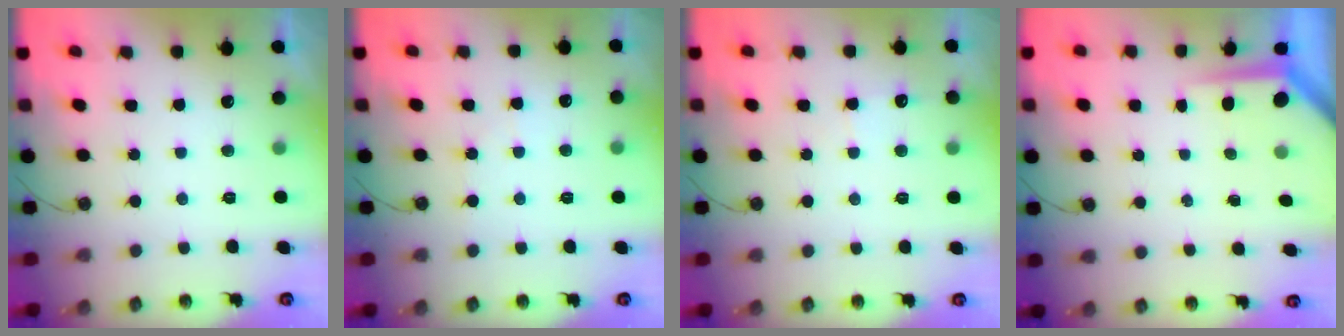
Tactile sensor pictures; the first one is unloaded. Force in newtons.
{"total": 3.0, "press": 2.9, "slide": 0.5}
{"total": 5.5, "press": 5.5, "slide": 0.7}
{"total": 3.9, "press": 3.9, "slide": 0.2}